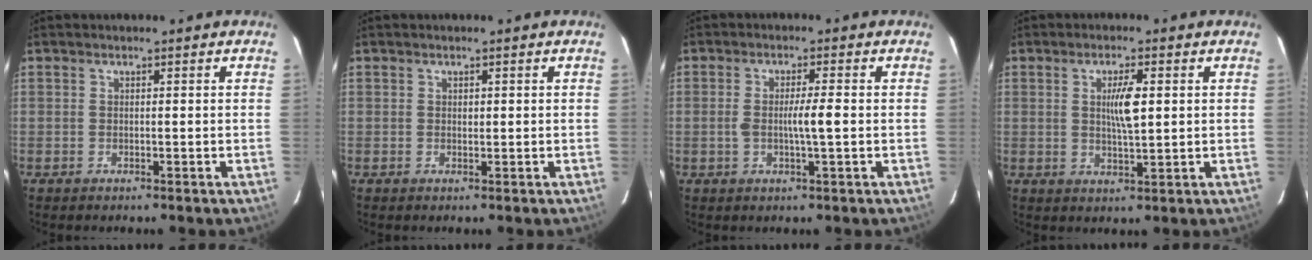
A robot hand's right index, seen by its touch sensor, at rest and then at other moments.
{"total": 0.5, "force": [0.1, 0.4, 0.4], "torque": [-0.007, 0.000, 0.003]}
{"total": 3.9, "force": [-0.4, 0.0, 3.9], "torque": [-0.071, -0.002, -0.006]}
{"total": 4.9, "force": [0.9, 0.7, 4.7], "torque": [-0.085, 0.000, 0.017]}